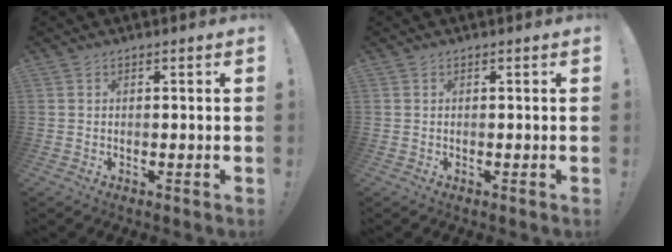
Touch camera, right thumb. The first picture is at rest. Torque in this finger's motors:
{"motor_torque": [0.00, 0.00, -0.09, 0.09, 0.04]}